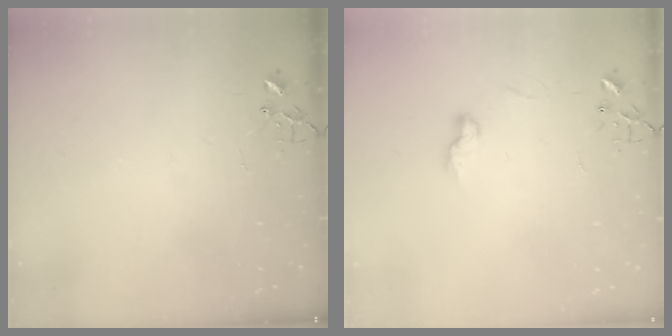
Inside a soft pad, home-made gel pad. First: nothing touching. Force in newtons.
{"total": 6.7, "press": 6.7, "slide": 0.4}